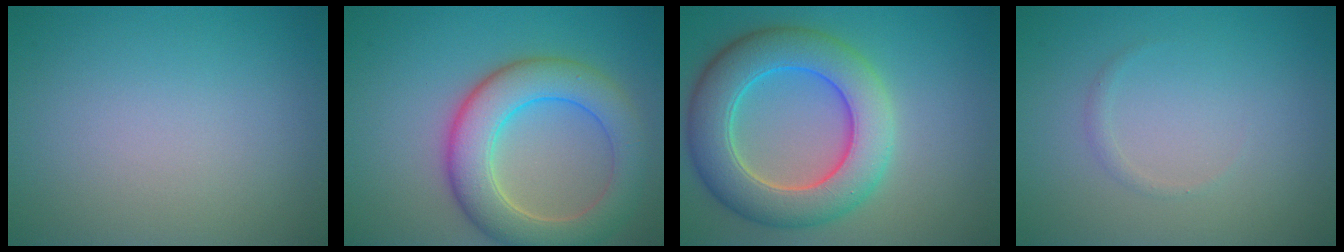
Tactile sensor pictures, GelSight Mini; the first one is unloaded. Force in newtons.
{"total": 7.4, "press": 7.4, "slide": 0.5}
{"total": 8.5, "press": 8.5, "slide": 0.2}
{"total": 0.6, "press": 0.6, "slide": 0.0}